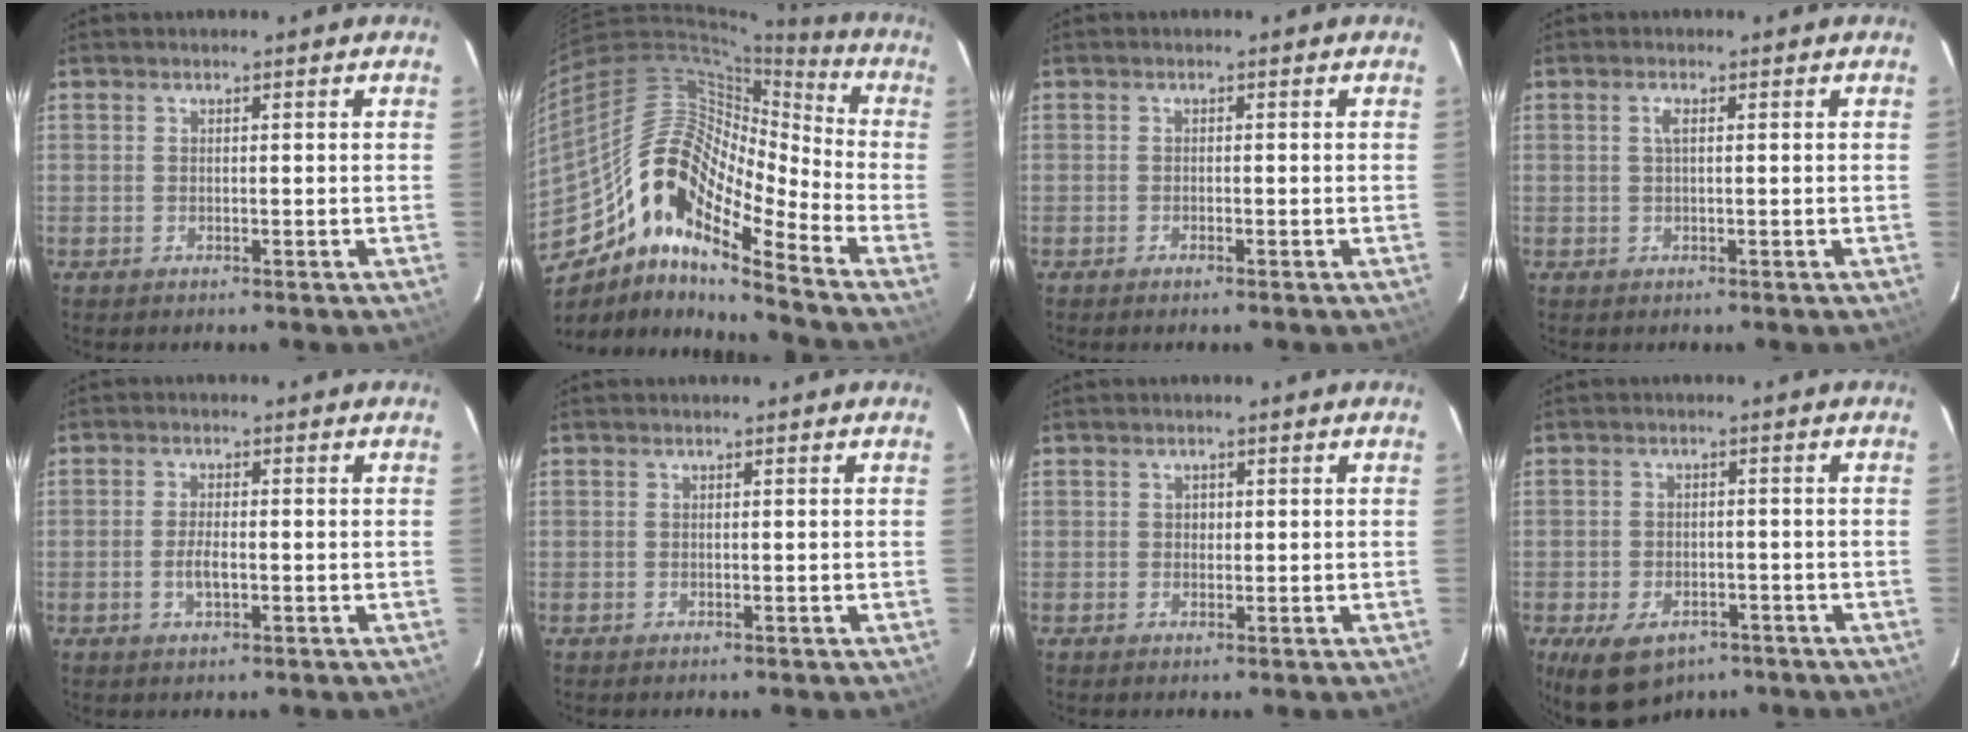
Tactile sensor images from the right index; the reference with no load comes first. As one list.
[{"total": 17.5, "force": [-10.4, 5.2, 13.0], "torque": [-0.212, 0.002, -0.213]}, {"total": 0.7, "force": [-0.6, 0.1, 0.3], "torque": [-0.008, -0.001, -0.012]}, {"total": 1.3, "force": [0.3, 0.2, 1.2], "torque": [-0.025, 0.003, 0.002]}, {"total": 3.0, "force": [-0.9, 1.1, 2.7], "torque": [-0.054, -0.003, -0.016]}, {"total": 0.0}, {"total": 1.0, "force": [0.1, 1.0, 0.1], "torque": [0.003, 0.003, 0.001]}, {"total": 10.2, "force": [-6.3, 6.0, 5.4], "torque": [-0.114, -0.016, -0.088]}]